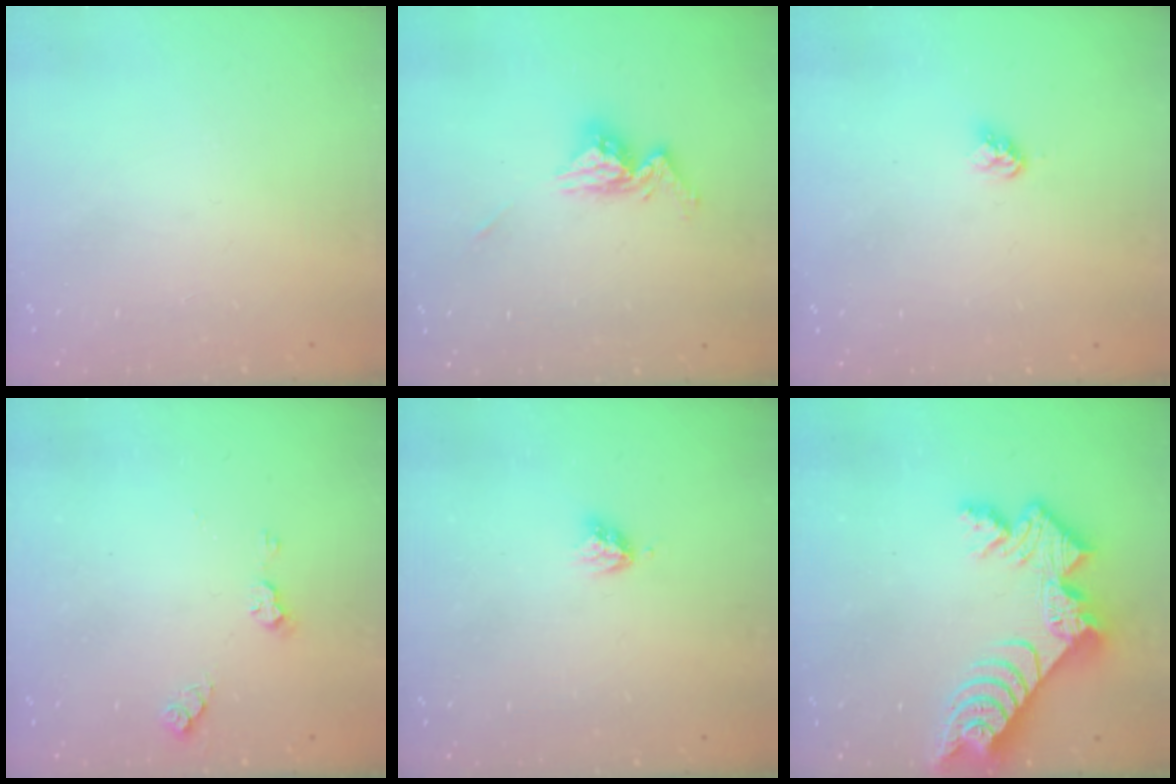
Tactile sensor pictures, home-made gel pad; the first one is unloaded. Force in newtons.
{"total": 10.6, "press": 10.6, "slide": 1.0}
{"total": 3.9, "press": 3.9, "slide": 0.4}
{"total": 5.1, "press": 5.0, "slide": 0.6}
{"total": 3.6, "press": 3.5, "slide": 0.5}
{"total": 12.9, "press": 12.9, "slide": 1.0}